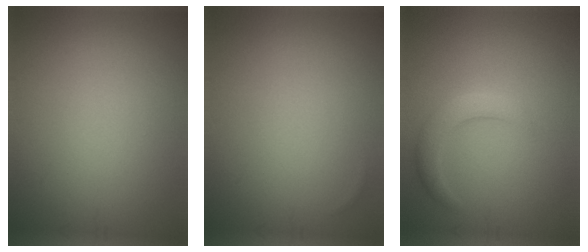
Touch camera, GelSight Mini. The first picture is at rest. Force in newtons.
{"total": 0.0}
{"total": 2.6, "press": 2.6, "slide": 0.1}